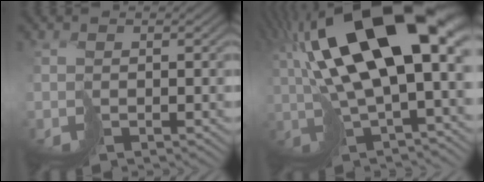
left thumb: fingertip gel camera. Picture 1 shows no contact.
{"total": 19.1, "force": [4.1, 7.2, 17.2], "torque": [-0.330, 0.019, 0.071]}